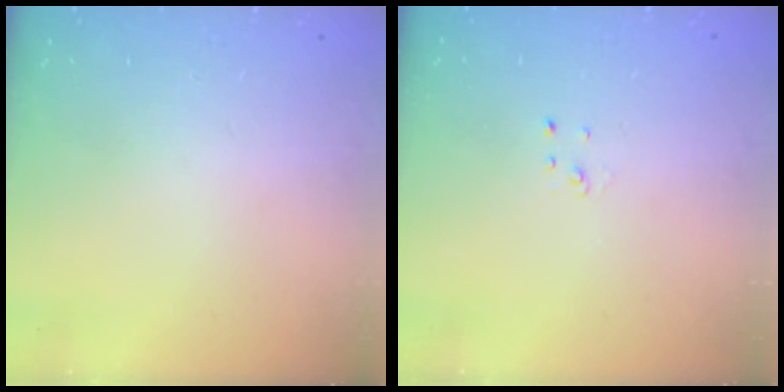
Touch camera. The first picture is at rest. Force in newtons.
{"total": 2.0, "press": 2.0, "slide": 0.2}